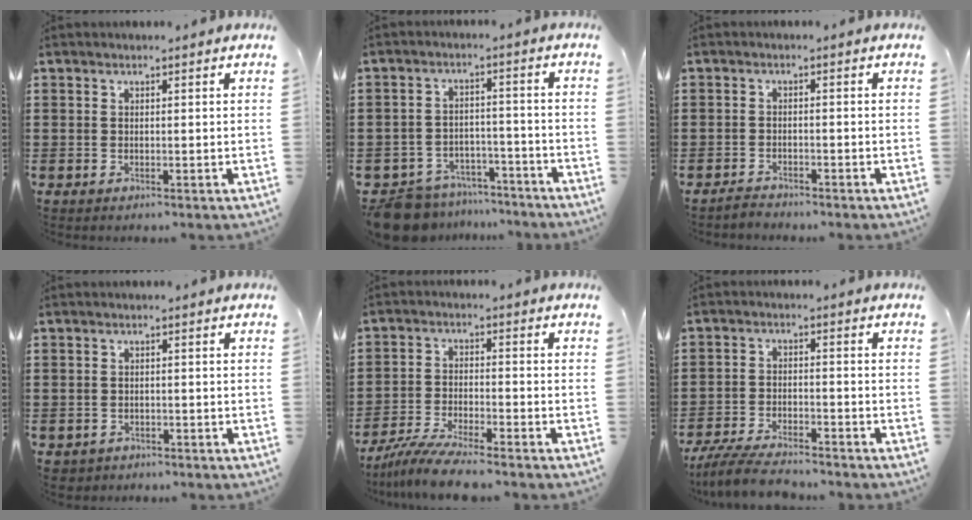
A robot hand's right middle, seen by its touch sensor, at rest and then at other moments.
{"total": 8.1, "force": [-7.8, 1.8, 0.9], "torque": [-0.030, 0.020, -0.156]}
{"total": 1.9, "force": [-1.9, 0.3, -0.1], "torque": [-0.007, 0.000, -0.041]}
{"total": 1.3, "force": [-1.1, 0.5, -0.2], "torque": [-0.003, -0.001, -0.027]}
{"total": 6.5, "force": [-6.0, 0.0, 2.6], "torque": [-0.065, -0.015, -0.116]}
{"total": 6.0, "force": [-5.6, 0.7, 2.1], "torque": [-0.051, -0.005, -0.108]}